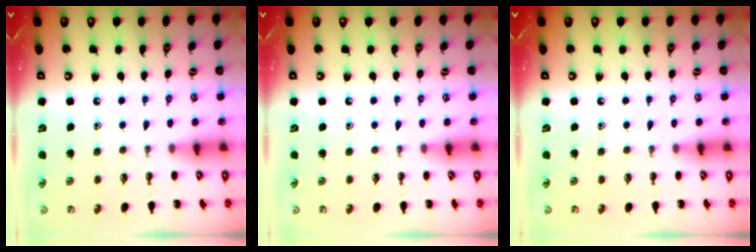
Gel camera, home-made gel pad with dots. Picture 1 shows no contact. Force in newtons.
{"total": 0.0}
{"total": 0.0}